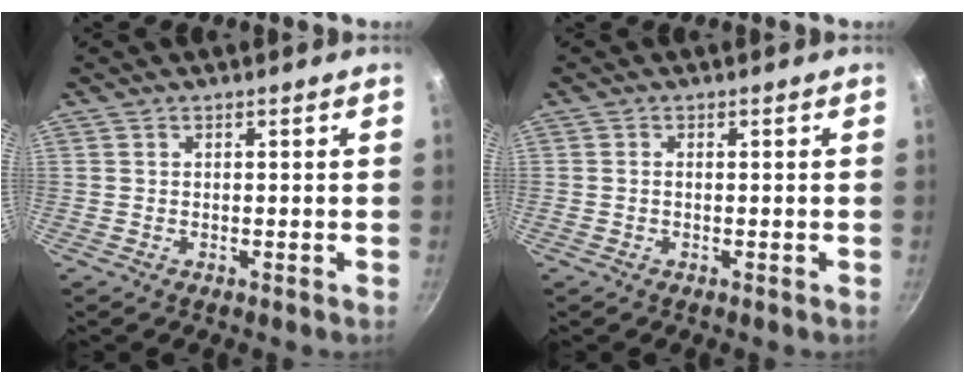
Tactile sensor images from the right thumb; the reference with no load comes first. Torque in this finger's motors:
{"motor_torque": [-0.03, -0.06, 0.20, 0.20, 0.02]}